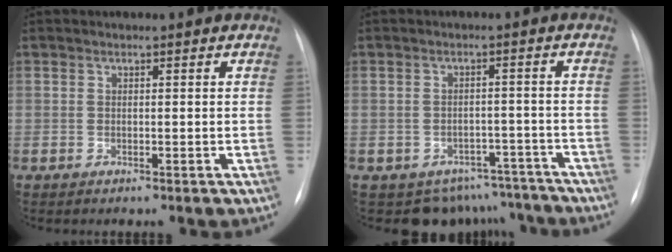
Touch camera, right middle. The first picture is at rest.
{"total": 8.9, "force": [-7.4, 4.9, -0.3], "torque": [0.021, 0.030, -0.081]}